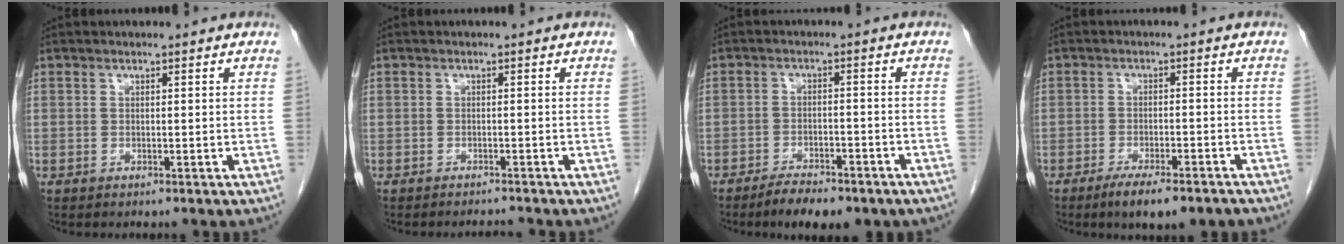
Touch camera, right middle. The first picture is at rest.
{"total": 2.3, "force": [-2.3, -0.3, -0.5], "torque": [0.008, -0.009, -0.029]}
{"total": 7.4, "force": [-5.7, 2.4, 4.1], "torque": [-0.060, -0.005, -0.083]}
{"total": 7.3, "force": [-5.5, 1.5, 4.6], "torque": [-0.065, -0.010, -0.081]}